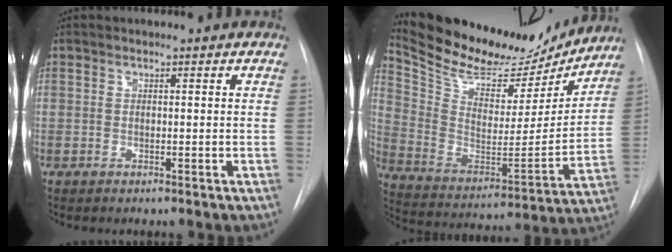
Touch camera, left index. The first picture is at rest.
{"total": 22.7, "force": [20.6, 6.5, 6.9], "torque": [-0.132, -0.024, 0.322]}